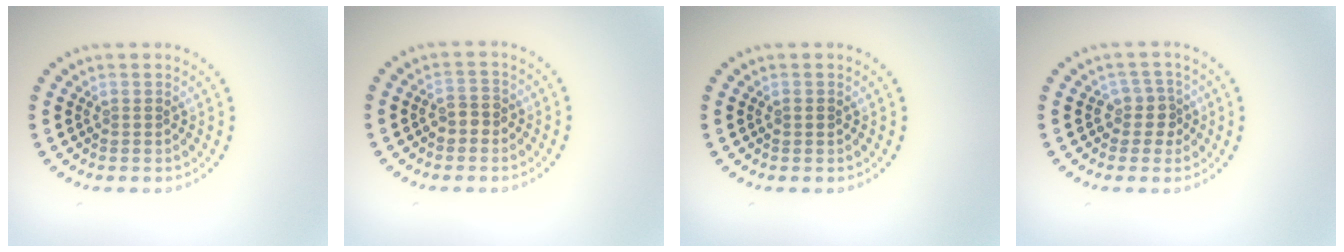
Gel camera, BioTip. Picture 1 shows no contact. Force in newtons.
{"total": 1.7, "press": 1.6, "slide": 0.5}
{"total": 0.7, "press": 0.7, "slide": 0.1}
{"total": 2.1, "press": 1.7, "slide": 1.3}